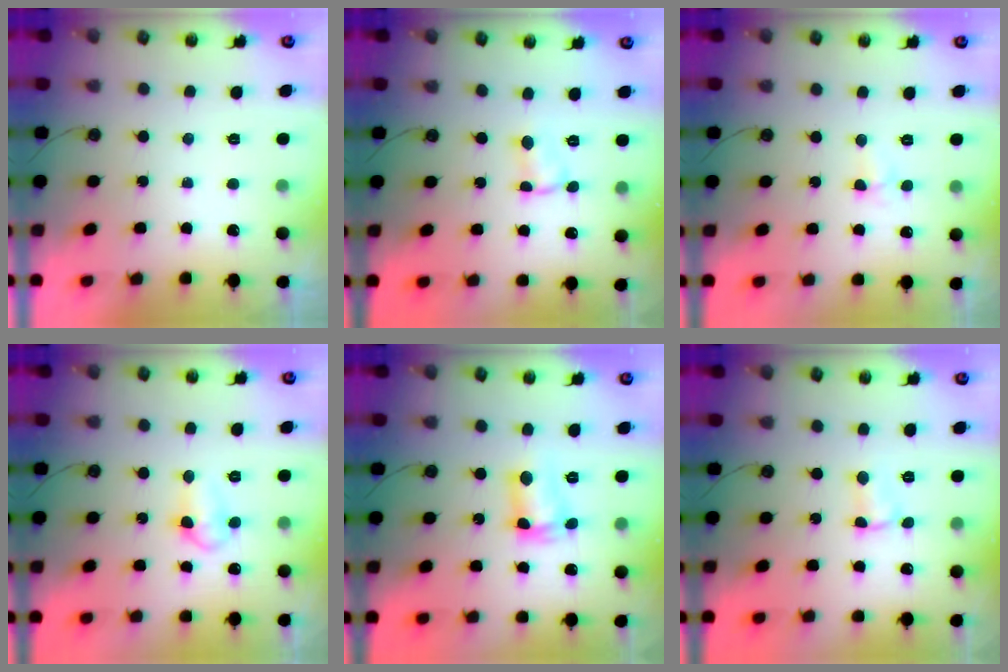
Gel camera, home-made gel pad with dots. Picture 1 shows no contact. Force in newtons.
{"total": 1.8, "press": 1.8, "slide": 0.1}
{"total": 3.8, "press": 3.8, "slide": 0.5}
{"total": 7.7, "press": 6.6, "slide": 3.8}
{"total": 7.2, "press": 6.9, "slide": 2.3}
{"total": 1.9, "press": 1.9, "slide": 0.3}